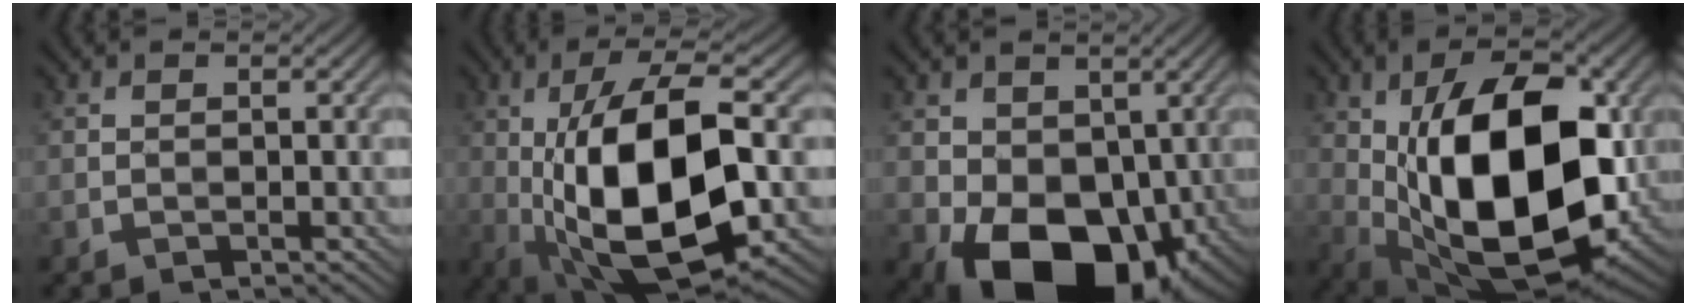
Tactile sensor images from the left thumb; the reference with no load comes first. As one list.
[{"total": 16.4, "force": [-1.2, 6.6, 15.0], "torque": [-0.274, 0.004, -0.022]}, {"total": 14.2, "force": [-2.7, 9.7, 10.0], "torque": [-0.173, -0.031, -0.041]}, {"total": 19.0, "force": [0.2, 10.3, 16.0], "torque": [-0.270, -0.015, 0.011]}]